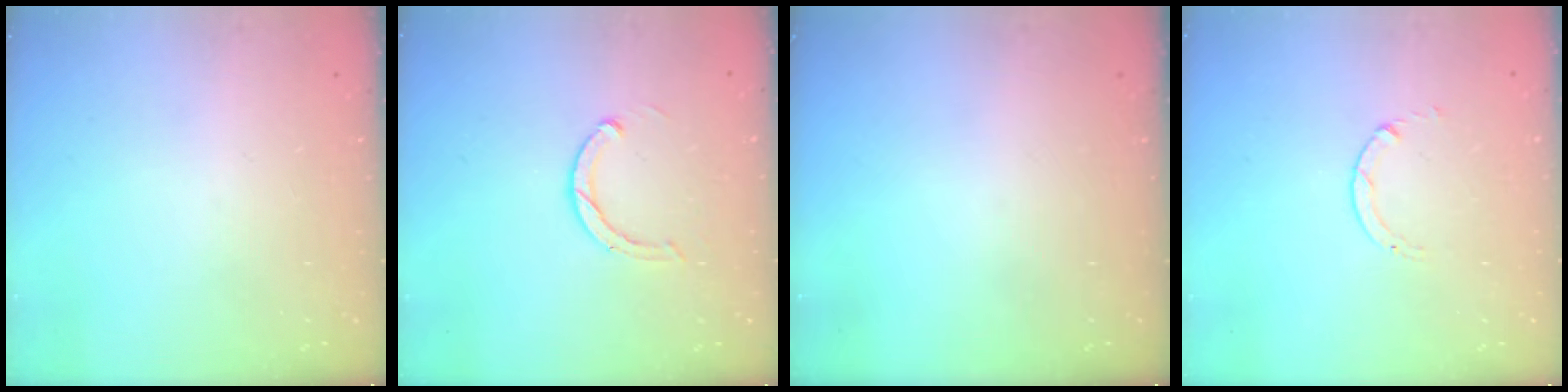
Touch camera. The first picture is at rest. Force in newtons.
{"total": 2.9, "press": 2.9, "slide": 0.4}
{"total": 0.0}
{"total": 0.7, "press": 0.7, "slide": 0.1}